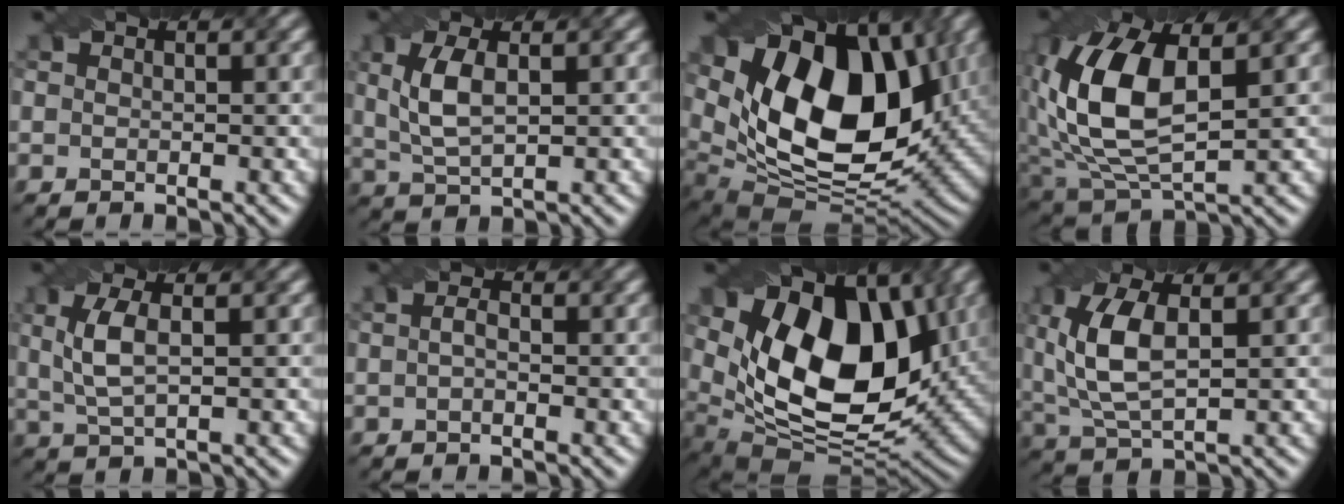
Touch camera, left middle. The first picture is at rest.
{"total": 4.1, "force": [0.9, 1.7, 3.6], "torque": [-0.083, 0.004, 0.020]}
{"total": 16.8, "force": [4.5, 10.1, 12.7], "torque": [-0.204, -0.002, 0.077]}
{"total": 11.0, "force": [1.4, 6.0, 9.1], "torque": [-0.206, -0.002, 0.031]}
{"total": 3.7, "force": [0.8, 1.3, 3.3], "torque": [-0.076, 0.002, 0.018]}
{"total": 1.0, "force": [-0.2, 0.4, 0.9], "torque": [-0.020, 0.000, -0.004]}
{"total": 15.3, "force": [3.7, 9.4, 11.5], "torque": [-0.176, -0.008, 0.065]}
{"total": 6.8, "force": [1.4, 3.2, 5.8], "torque": [-0.139, 0.003, 0.028]}